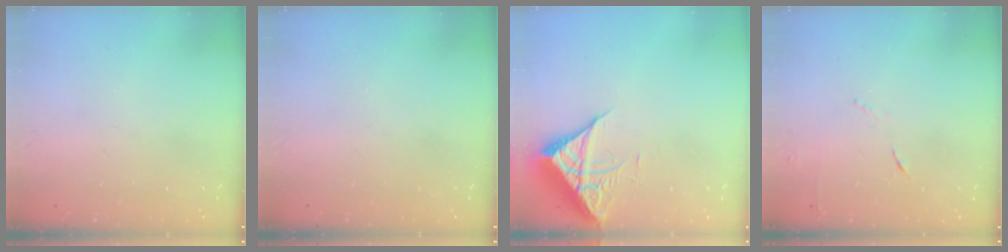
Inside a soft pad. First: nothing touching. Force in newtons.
{"total": 0.0}
{"total": 7.3, "press": 7.2, "slide": 0.3}
{"total": 4.8, "press": 4.7, "slide": 0.8}